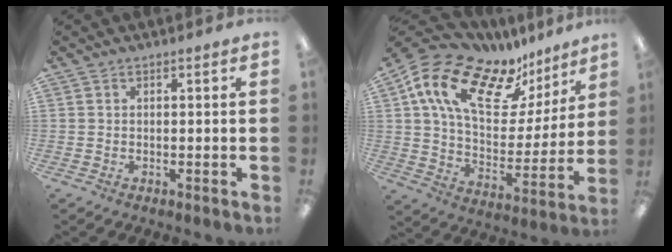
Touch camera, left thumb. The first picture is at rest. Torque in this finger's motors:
{"motor_torque": [0.47, 0.95, 1.38, -1.38, 0.52]}